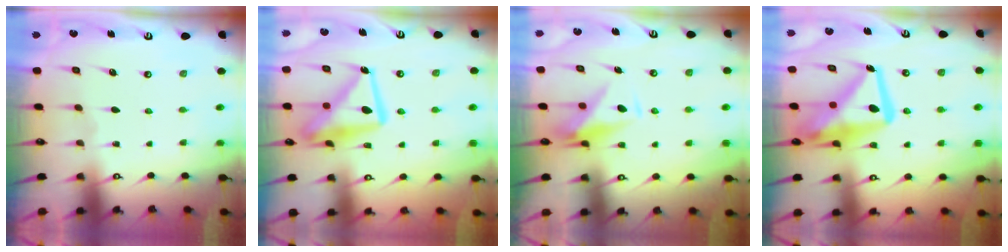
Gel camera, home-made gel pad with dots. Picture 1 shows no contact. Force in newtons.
{"total": 15.8, "press": 15.8, "slide": 1.5}
{"total": 8.8, "press": 8.6, "slide": 1.7}
{"total": 18.0, "press": 18.0, "slide": 1.7}